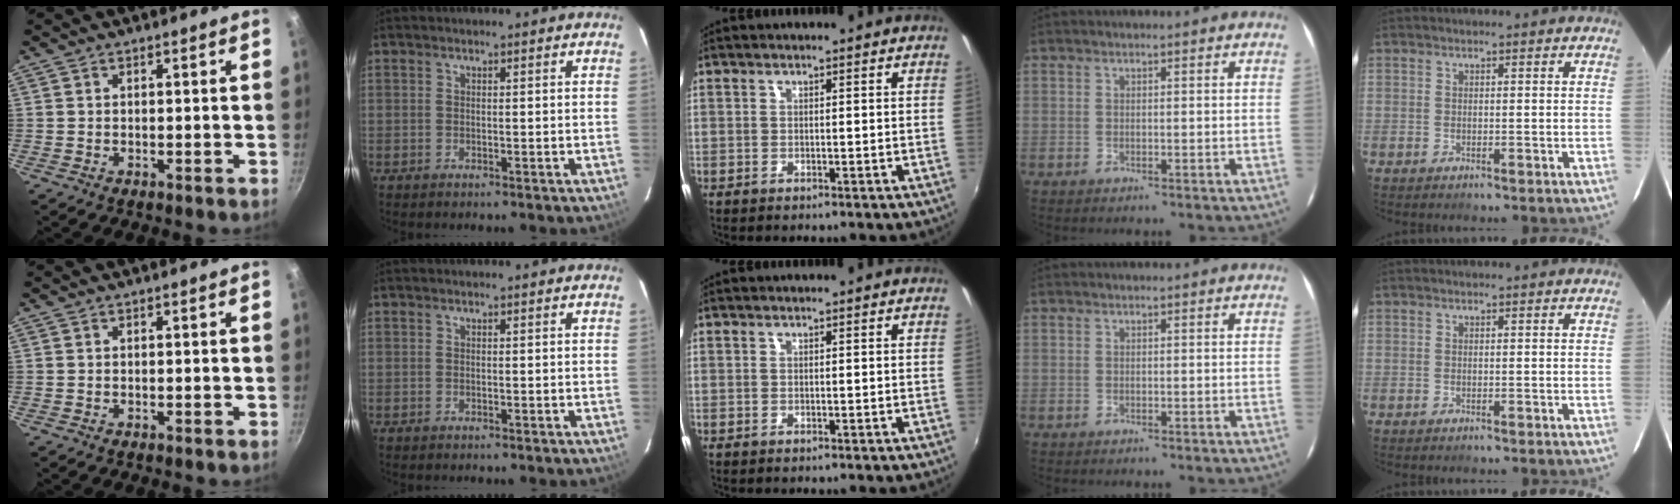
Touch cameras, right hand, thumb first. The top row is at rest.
{}